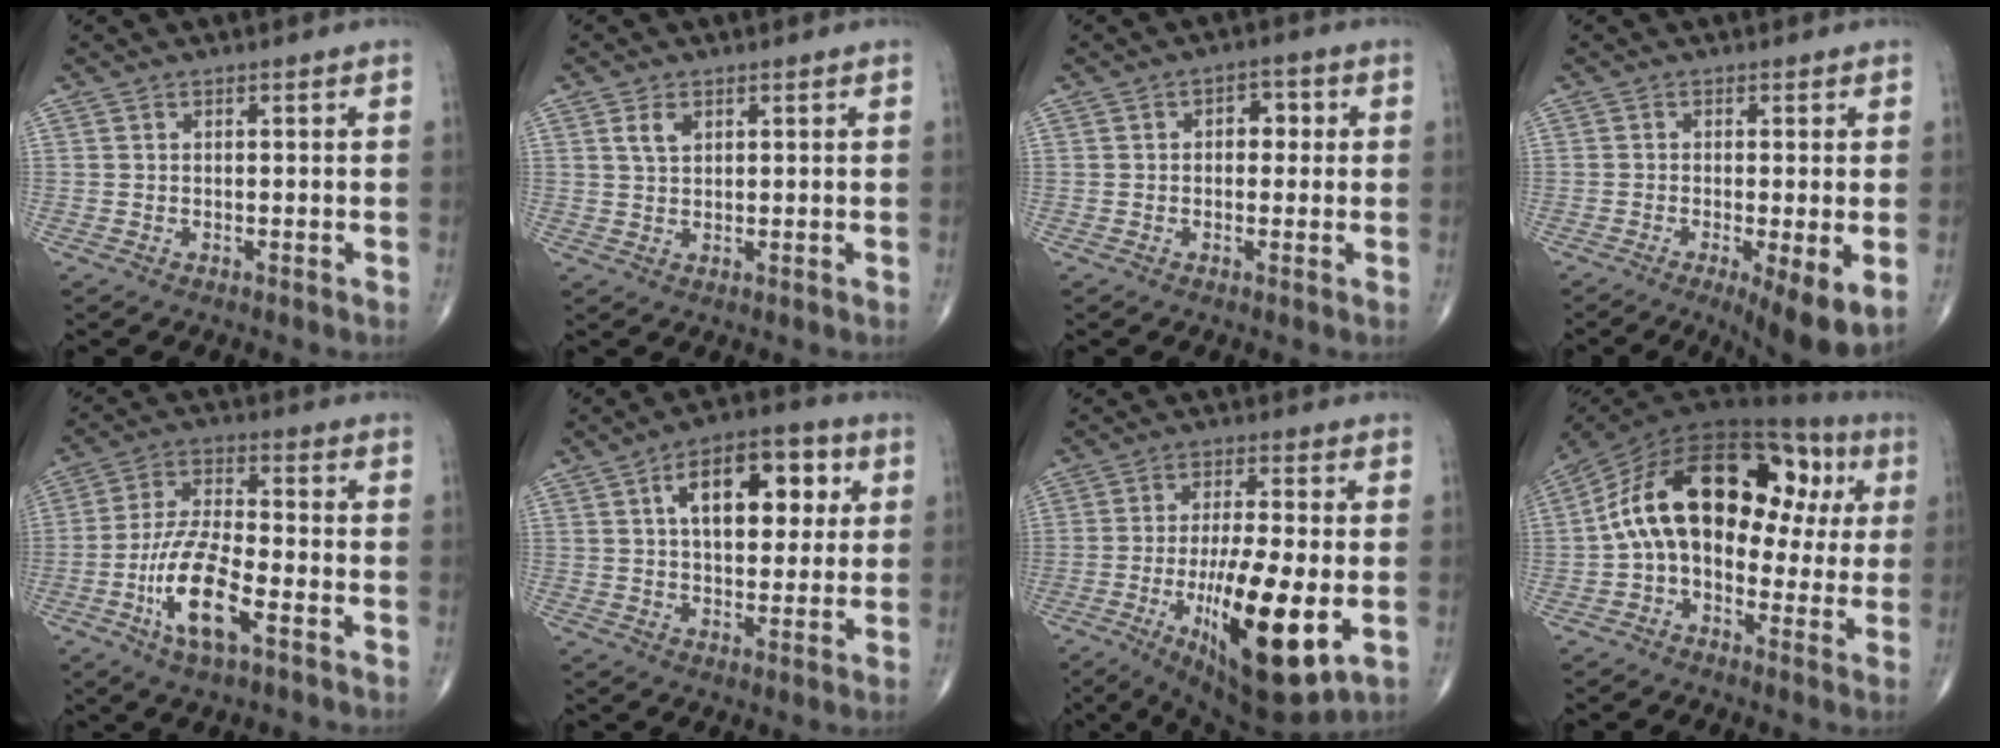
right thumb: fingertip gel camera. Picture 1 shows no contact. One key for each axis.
{"total": 2.9, "fx": 1.3, "fy": 1.7, "fz": 1.9, "tx": -0.033, "ty": -0.003, "tz": 0.028}
{"total": 4.0, "fx": 0.5, "fy": 2.7, "fz": 2.9, "tx": -0.017, "ty": 0.009, "tz": 0.000}
{"total": 8.9, "fx": -2.7, "fy": 2.1, "fz": 8.2, "tx": -0.127, "ty": -0.021, "tz": -0.040}
{"total": 13.3, "fx": -5.0, "fy": 4.6, "fz": 11.4, "tx": -0.225, "ty": 0.022, "tz": -0.093}
{"total": 15.4, "fx": 4.5, "fy": 8.2, "fz": 12.2, "tx": -0.148, "ty": 0.009, "tz": 0.065}
{"total": 19.3, "fx": -4.9, "fy": 5.7, "fz": 17.8, "tx": -0.302, "ty": -0.012, "tz": -0.064}
{"total": 22.9, "fx": 2.7, "fy": 14.0, "fz": 18.0, "tx": -0.274, "ty": 0.059, "tz": 0.031}